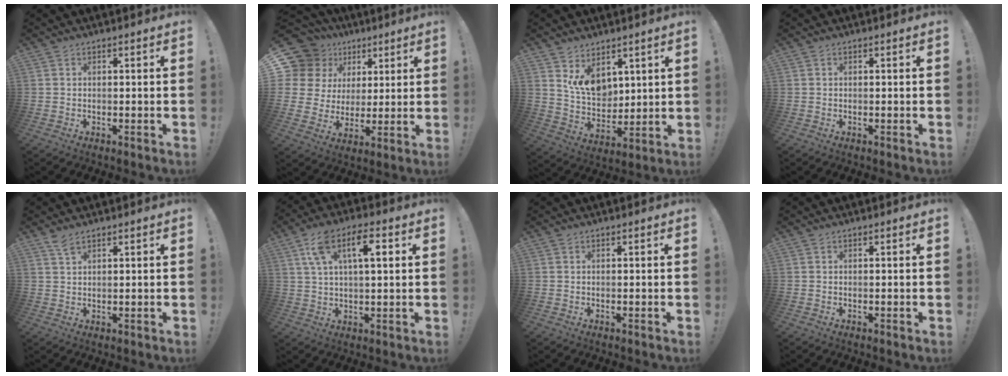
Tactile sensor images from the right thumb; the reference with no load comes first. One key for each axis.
{"total": 12.7, "fx": 5.9, "fy": 10.4, "fz": 4.2, "tx": -0.077, "ty": -0.034, "tz": 0.132}
{"total": 10.7, "fx": 5.6, "fy": 7.6, "fz": 5.1, "tx": -0.092, "ty": -0.038, "tz": 0.112}
{"total": 0.0}
{"total": 3.0, "fx": 2.2, "fy": 0.8, "fz": 1.8, "tx": -0.038, "ty": -0.008, "tz": 0.040}
{"total": 11.2, "fx": 3.6, "fy": 4.7, "fz": 9.5, "tx": -0.152, "ty": 0.008, "tz": 0.062}
{"total": 0.0}
{"total": 0.0}